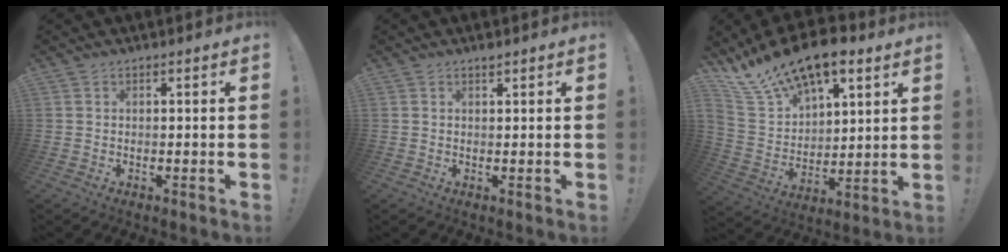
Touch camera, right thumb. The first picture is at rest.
{"total": 1.0, "force": [0.9, 0.0, 0.2], "torque": [0.004, -0.005, 0.017]}
{"total": 17.0, "force": [13.3, 7.5, 7.6], "torque": [-0.150, -0.095, 0.247]}